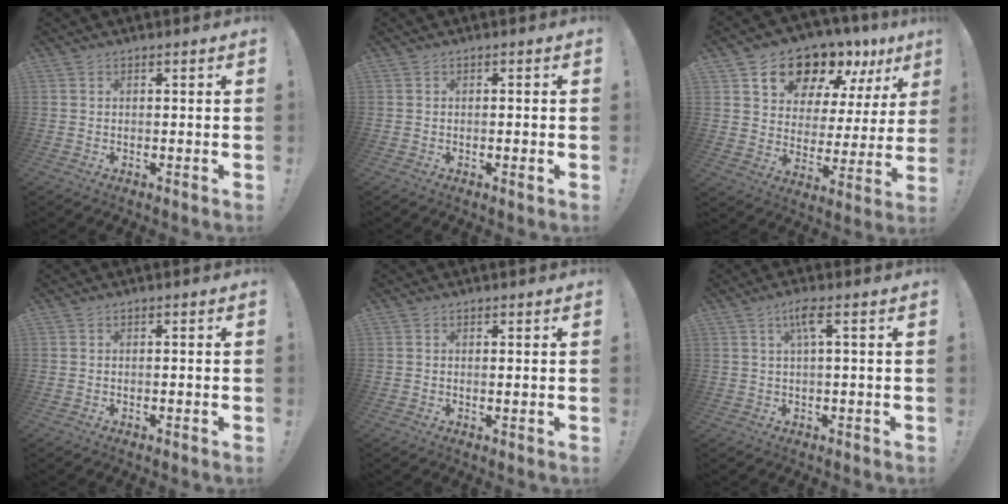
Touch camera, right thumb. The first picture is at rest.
{"total": 1.5, "force": [-0.4, 0.0, 1.5], "torque": [-0.025, -0.002, -0.007]}
{"total": 16.0, "force": [12.5, 8.2, 5.6], "torque": [-0.081, -0.099, 0.226]}
{"total": 0.6, "force": [-0.5, -0.1, 0.3], "torque": [-0.014, 0.001, -0.007]}
{"total": 0.7, "force": [0.3, -0.1, 0.6], "torque": [-0.006, -0.003, 0.004]}
{"total": 4.8, "force": [1.4, 0.2, 4.5], "torque": [-0.084, 0.002, 0.017]}